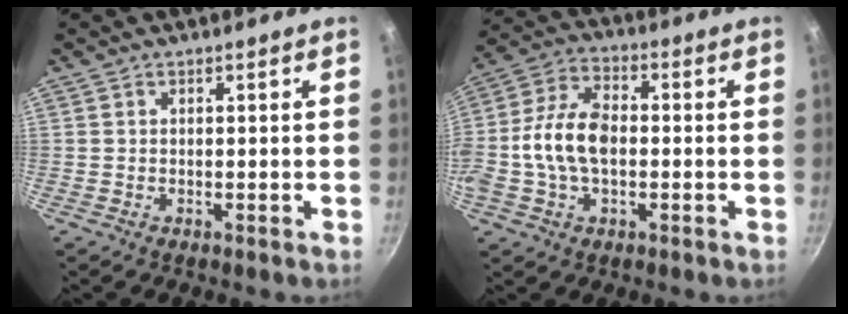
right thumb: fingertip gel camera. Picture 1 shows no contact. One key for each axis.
{"total": 12.3, "fx": -0.9, "fy": 7.7, "fz": 9.6, "tx": -0.178, "ty": 0.029, "tz": -0.030}